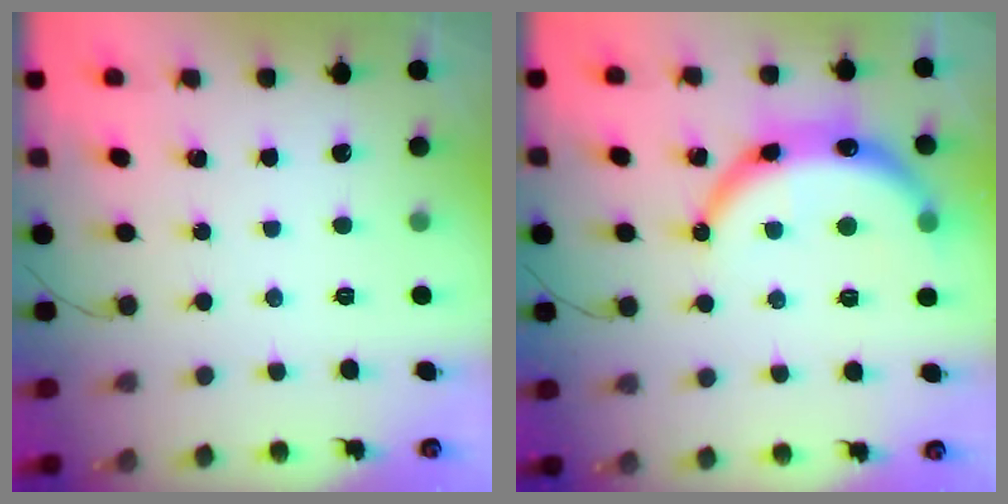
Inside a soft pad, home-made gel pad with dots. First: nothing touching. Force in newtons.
{"total": 14.4, "press": 14.3, "slide": 1.8}